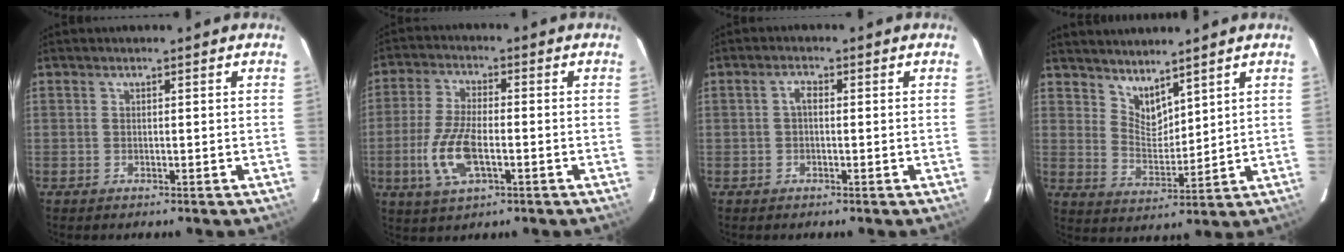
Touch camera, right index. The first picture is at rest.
{"total": 10.0, "force": [-2.9, 4.0, 8.7], "torque": [-0.188, -0.005, -0.055]}
{"total": 1.6, "force": [-0.1, 0.8, 1.3], "torque": [-0.027, 0.009, -0.004]}
{"total": 6.1, "force": [5.2, 2.2, 2.3], "torque": [-0.033, -0.005, 0.101]}